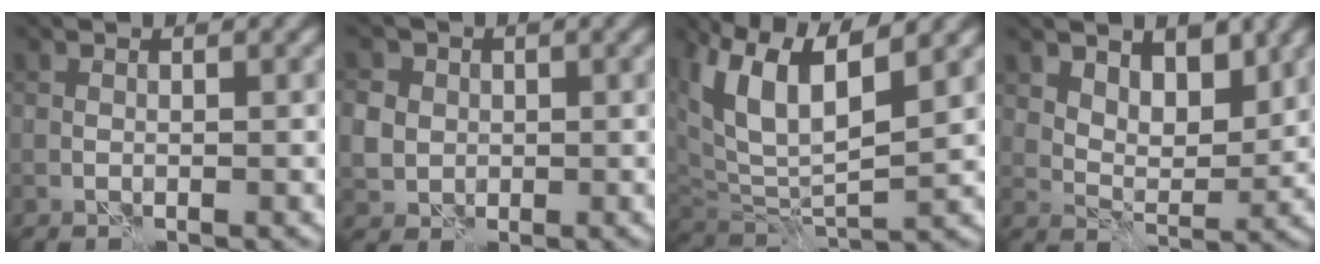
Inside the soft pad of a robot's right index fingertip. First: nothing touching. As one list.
[{"total": 4.4, "force": [0.8, 4.1, 1.6], "torque": [-0.040, 0.015, 0.007]}, {"total": 9.3, "force": [5.1, 3.4, 7.0], "torque": [-0.147, 0.008, 0.093]}, {"total": 4.2, "force": [2.7, 2.3, 2.3], "torque": [-0.040, -0.018, 0.045]}]